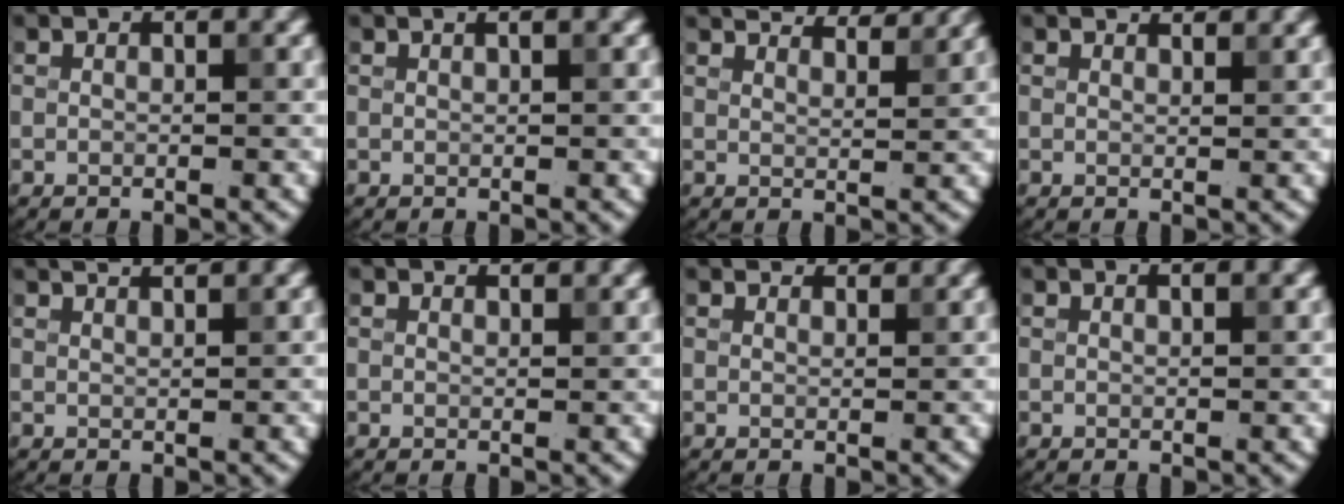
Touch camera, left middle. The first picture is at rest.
{"total": 0.7, "force": [0.4, 0.0, 0.6], "torque": [-0.009, 0.007, 0.012]}
{"total": 5.1, "force": [4.9, 0.4, 1.6], "torque": [-0.031, 0.011, 0.062]}
{"total": 1.2, "force": [1.2, 0.3, 0.2], "torque": [-0.009, 0.001, 0.020]}
{"total": 2.3, "force": [2.2, -0.1, 0.6], "torque": [-0.011, 0.009, 0.035]}
{"total": 0.9, "force": [0.9, 0.2, 0.2], "torque": [-0.006, 0.001, 0.017]}
{"total": 2.2, "force": [2.1, 0.5, 0.4], "torque": [-0.014, 0.006, 0.027]}
{"total": 0.8, "force": [0.6, 0.1, 0.6], "torque": [-0.008, 0.004, 0.015]}